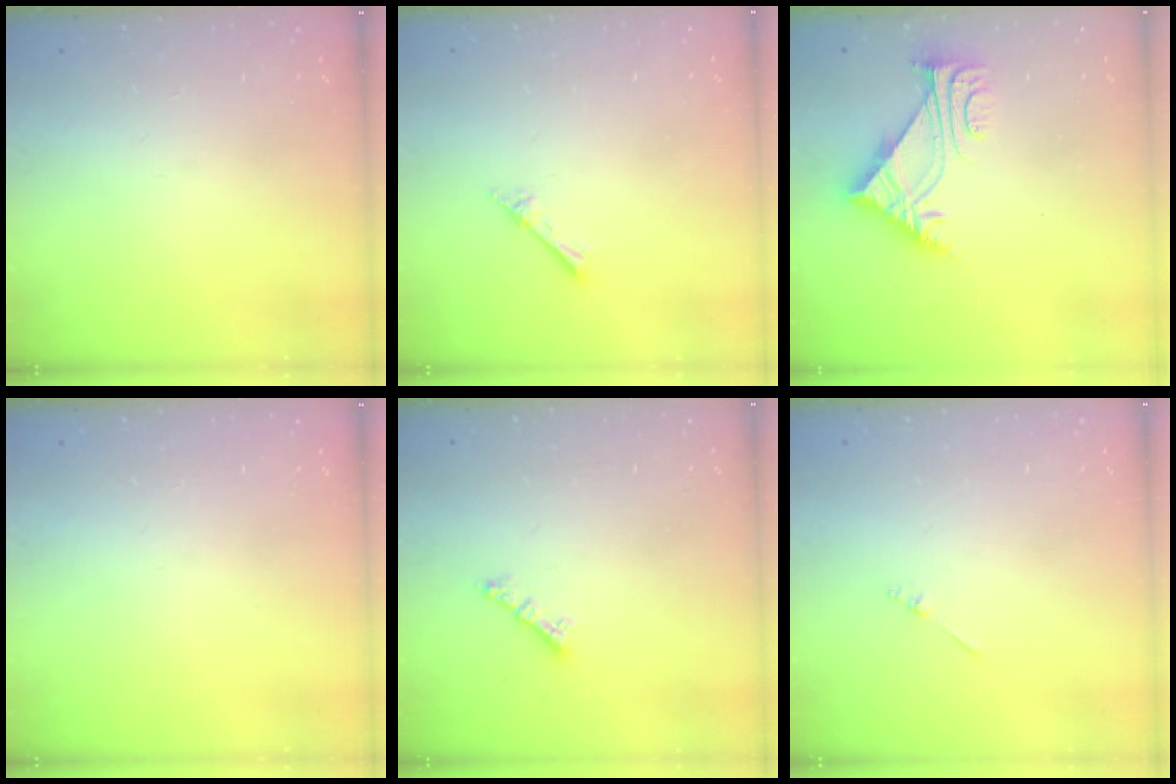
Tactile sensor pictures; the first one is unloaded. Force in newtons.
{"total": 2.4, "press": 2.4, "slide": 0.3}
{"total": 6.2, "press": 6.2, "slide": 0.7}
{"total": 0.0}
{"total": 0.8, "press": 0.7, "slide": 0.4}
{"total": 1.3, "press": 1.3, "slide": 0.3}